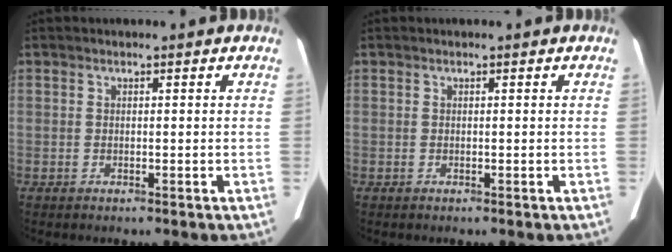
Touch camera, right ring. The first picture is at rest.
{"total": 0.0}